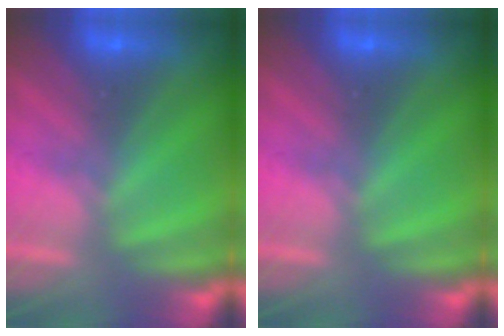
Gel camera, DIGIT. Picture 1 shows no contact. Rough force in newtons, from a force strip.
{"total": 0.0}